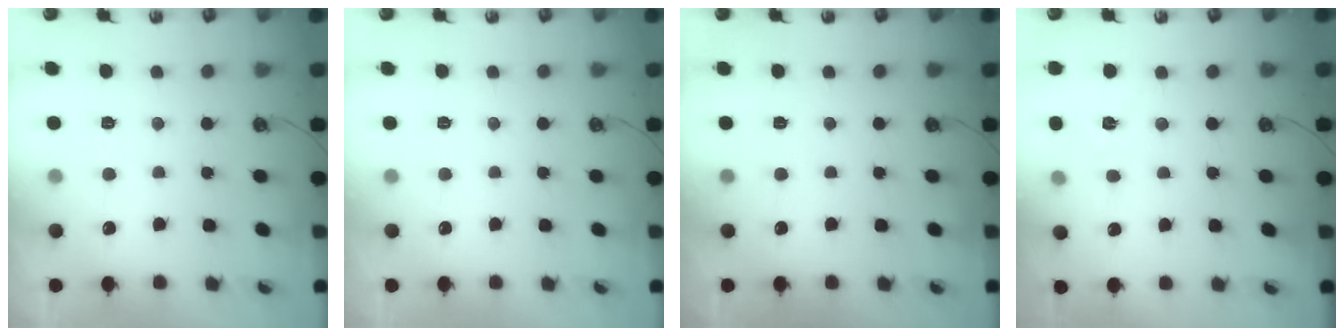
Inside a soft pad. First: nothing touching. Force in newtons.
{"total": 0.0}
{"total": 0.0}
{"total": 5.8, "press": 5.8, "slide": 0.2}